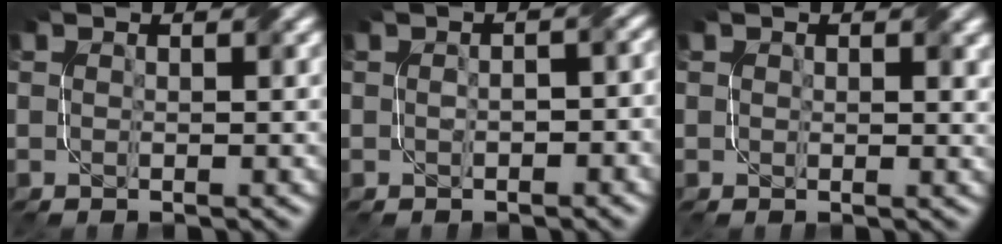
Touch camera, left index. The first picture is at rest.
{"total": 2.2, "force": [-0.5, 1.3, 1.7], "torque": [-0.025, -0.001, -0.001]}
{"total": 1.5, "force": [0.8, 1.1, 0.6], "torque": [-0.006, -0.002, 0.014]}